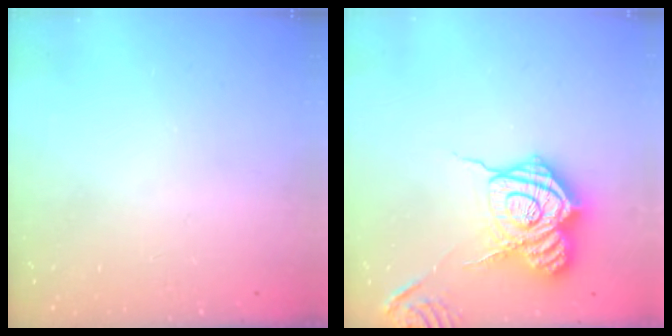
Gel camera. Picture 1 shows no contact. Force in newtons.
{"total": 18.9, "press": 18.9, "slide": 1.5}